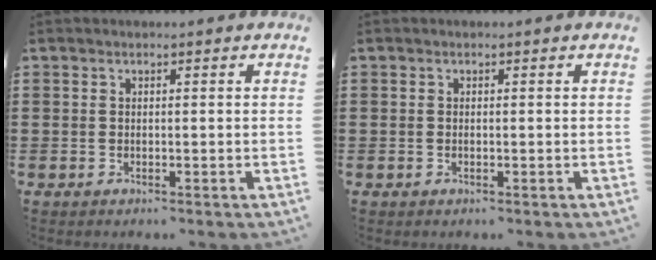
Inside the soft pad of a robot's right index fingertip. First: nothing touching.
{"total": 0.0}